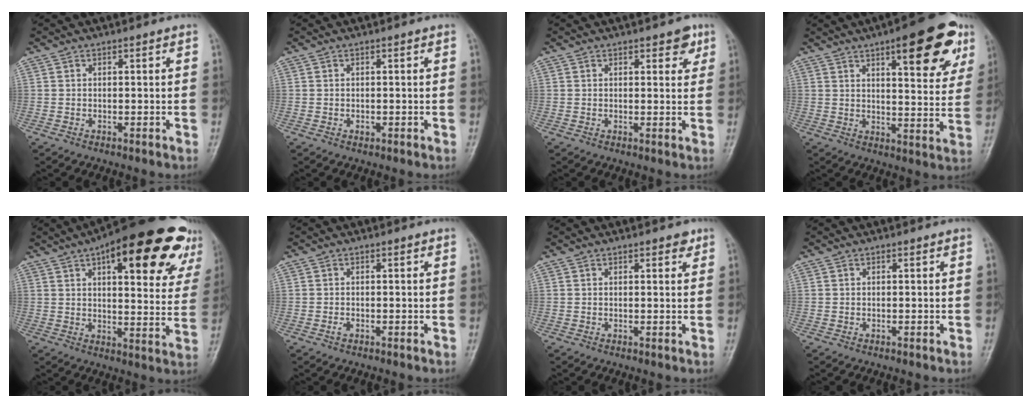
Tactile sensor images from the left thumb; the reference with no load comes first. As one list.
[{"total": 0.7, "force": [-0.1, 0.5, 0.4], "torque": [-0.001, 0.001, -0.002]}, {"total": 3.4, "force": [1.9, 1.7, 2.2], "torque": [-0.009, -0.006, 0.020]}, {"total": 16.7, "force": [8.9, 5.3, 13.1], "torque": [-0.134, -0.027, 0.116]}, {"total": 25.2, "force": [13.6, 8.9, 19.3], "torque": [-0.231, -0.013, 0.177]}, {"total": 0.8, "force": [-0.3, 0.5, 0.5], "torque": [-0.009, 0.001, -0.008]}, {"total": 1.9, "force": [1.2, 0.9, 1.2], "torque": [-0.007, -0.004, 0.013]}, {"total": 0.0}]